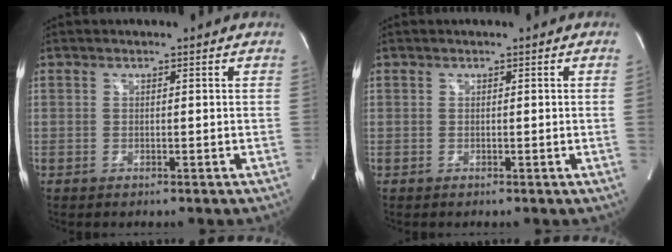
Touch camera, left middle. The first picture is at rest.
{"total": 0.5, "force": [0.0, 0.2, -0.5], "torque": [0.006, 0.003, -0.002]}